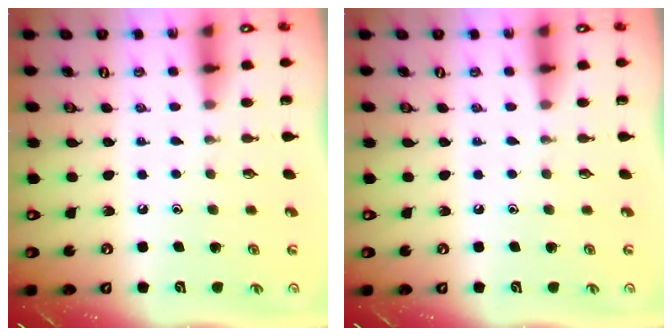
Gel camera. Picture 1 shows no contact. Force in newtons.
{"total": 0.0}